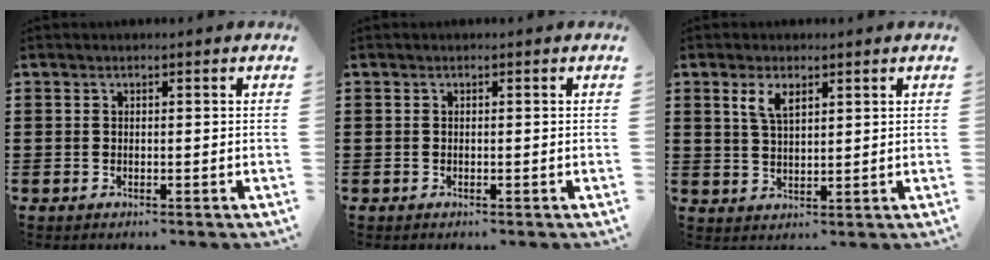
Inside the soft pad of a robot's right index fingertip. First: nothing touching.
{"total": 0.0}
{"total": 3.6, "force": [1.9, 1.5, 2.6], "torque": [-0.058, 0.006, 0.034]}